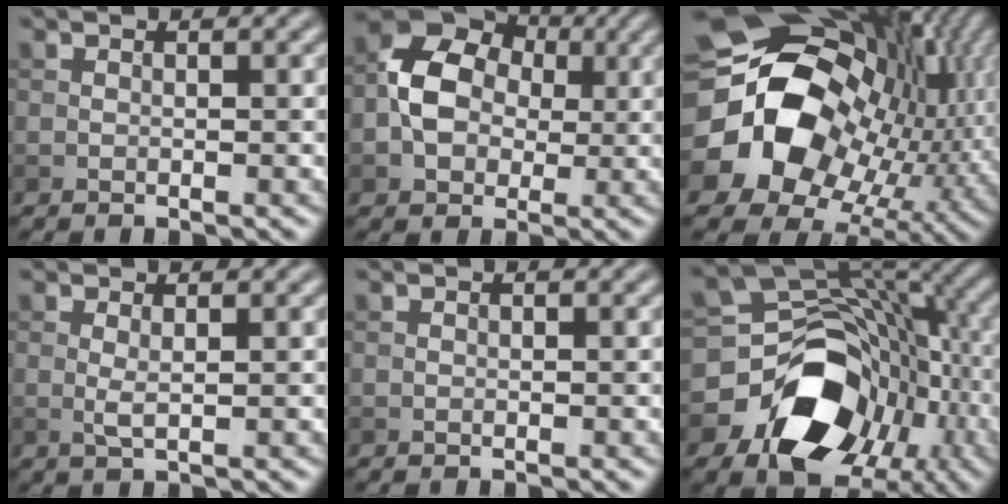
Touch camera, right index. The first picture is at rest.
{"total": 7.4, "force": [0.0, 6.1, 4.3], "torque": [-0.070, 0.008, -0.011]}
{"total": 21.4, "force": [0.8, 17.2, 12.6], "torque": [-0.257, -0.034, 0.021]}
{"total": 1.2, "force": [0.3, 0.2, 1.2], "torque": [-0.026, 0.000, 0.004]}
{"total": 0.0}
{"total": 14.6, "force": [-6.2, 10.8, 7.7], "torque": [-0.122, -0.019, -0.098]}